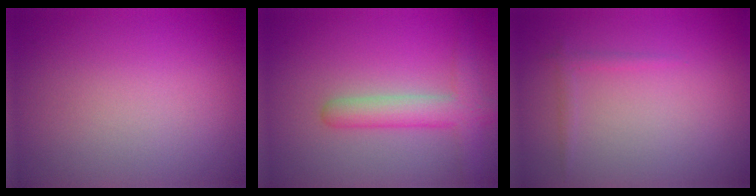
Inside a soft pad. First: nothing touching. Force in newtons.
{"total": 4.0, "press": 4.0, "slide": 0.3}
{"total": 0.9, "press": 0.9, "slide": 0.1}